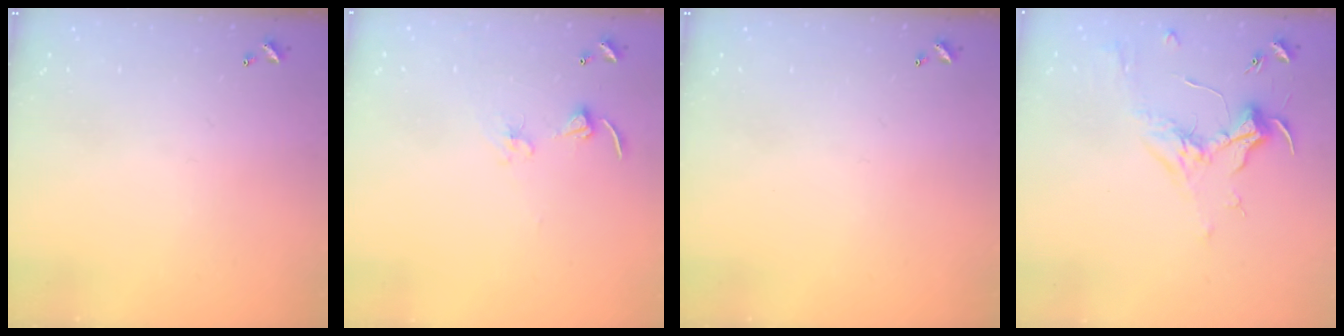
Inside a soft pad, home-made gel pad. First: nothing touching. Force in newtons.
{"total": 2.7, "press": 2.7, "slide": 0.2}
{"total": 0.0}
{"total": 1.8, "press": 1.7, "slide": 0.7}